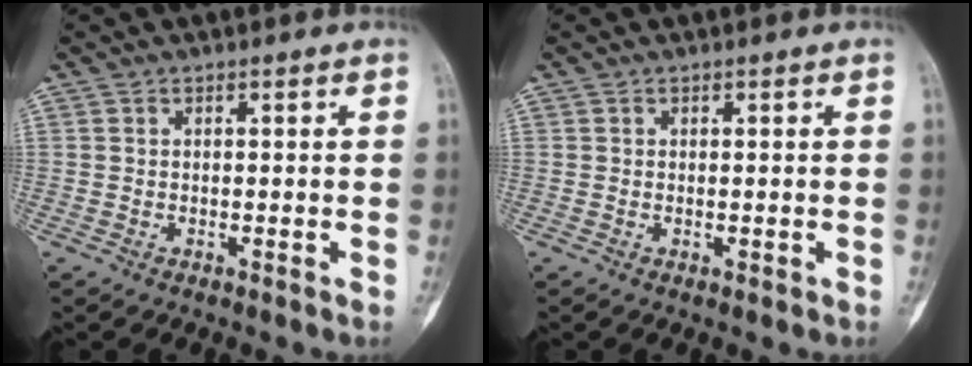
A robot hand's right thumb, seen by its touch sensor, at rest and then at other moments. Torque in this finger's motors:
{"motor_torque": [0.22, -0.05, 0.09, -0.08, -0.04]}